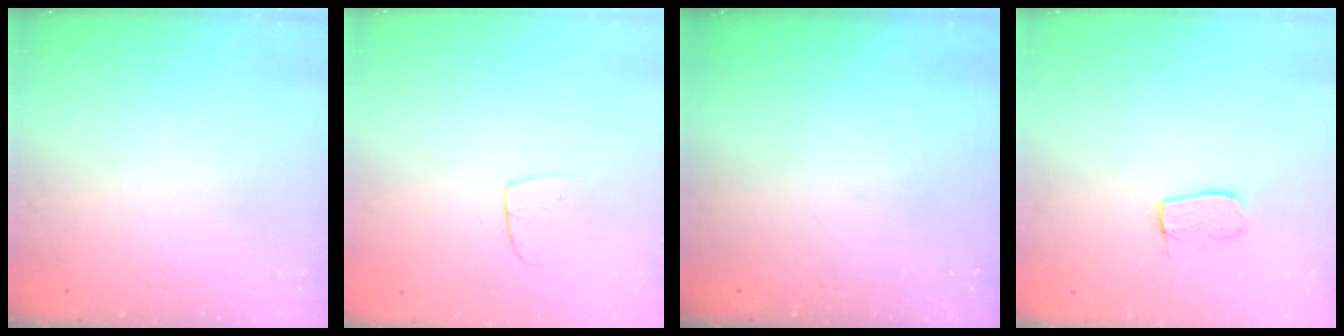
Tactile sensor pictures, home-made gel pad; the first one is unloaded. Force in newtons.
{"total": 4.9, "press": 4.8, "slide": 0.4}
{"total": 0.0}
{"total": 6.3, "press": 6.3, "slide": 0.2}